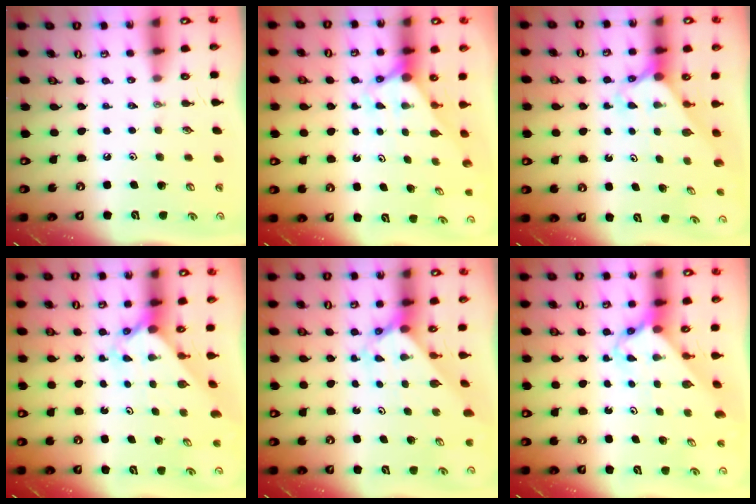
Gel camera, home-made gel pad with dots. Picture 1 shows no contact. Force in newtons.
{"total": 2.9, "press": 2.9, "slide": 0.0}
{"total": 2.3, "press": 2.3, "slide": 0.1}
{"total": 2.5, "press": 2.5, "slide": 0.2}
{"total": 2.4, "press": 2.4, "slide": 0.3}
{"total": 2.7, "press": 2.7, "slide": 0.2}